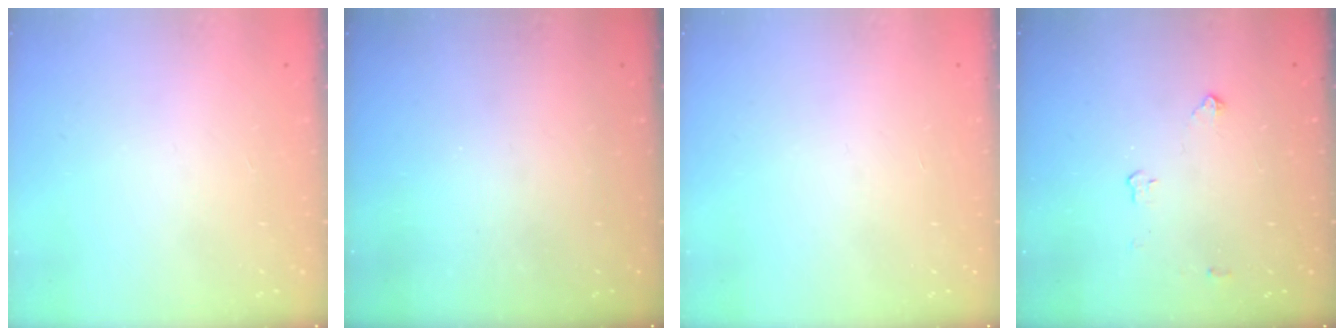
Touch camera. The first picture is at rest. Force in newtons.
{"total": 0.0}
{"total": 0.0}
{"total": 2.6, "press": 2.6, "slide": 0.4}